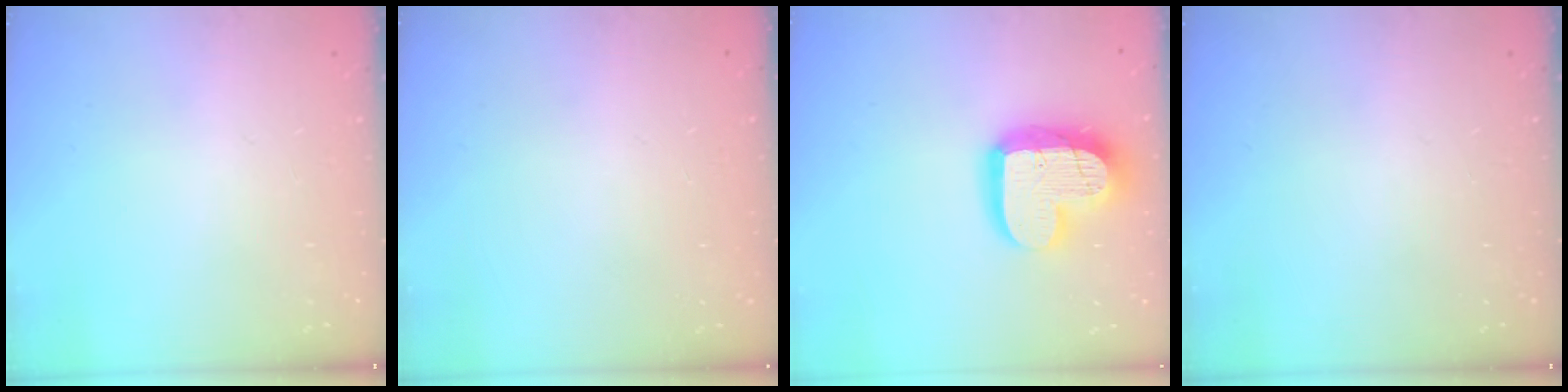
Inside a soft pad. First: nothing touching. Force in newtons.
{"total": 0.0}
{"total": 16.9, "press": 16.9, "slide": 1.3}
{"total": 0.0}